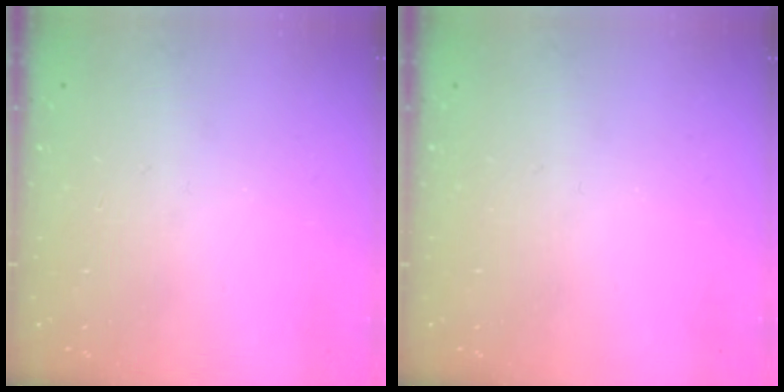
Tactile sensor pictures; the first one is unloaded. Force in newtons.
{"total": 0.0}